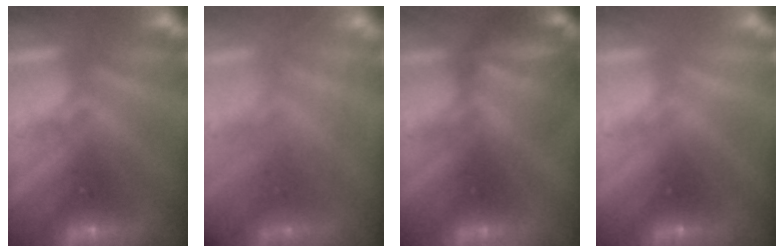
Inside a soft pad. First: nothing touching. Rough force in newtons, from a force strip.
{"total": 2.8}
{"total": 8.4}
{"total": 3.0}